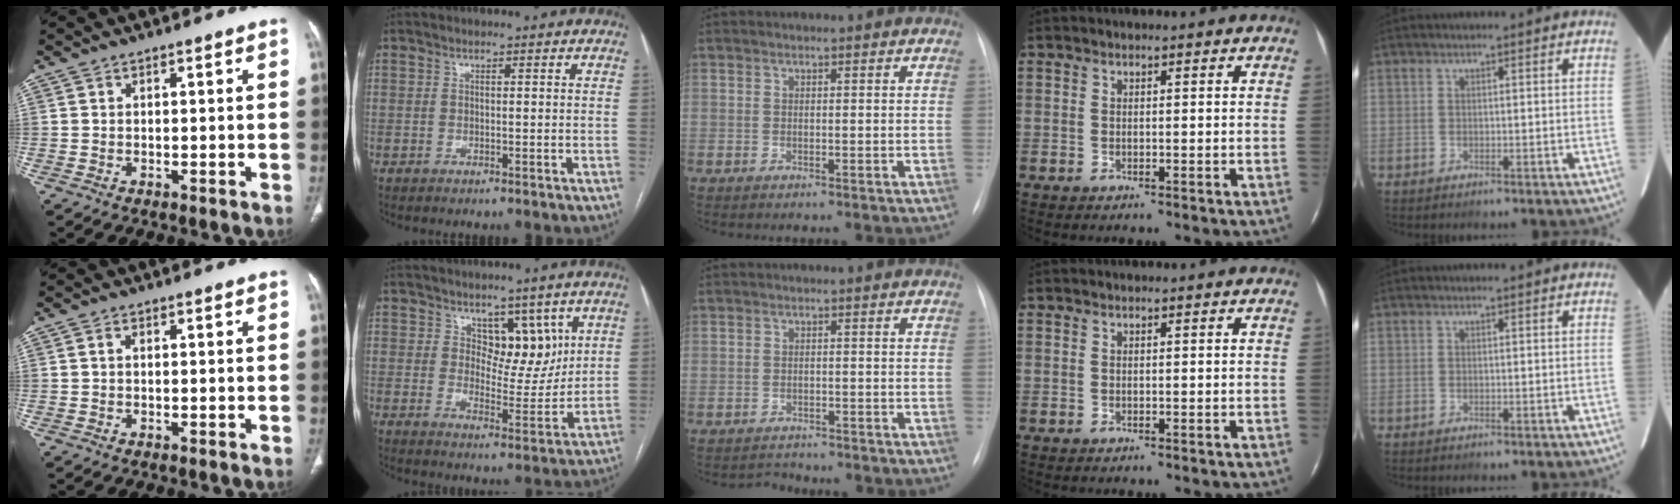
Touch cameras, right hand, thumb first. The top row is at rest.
{"thumb": {"total": 0.8, "force": [0.1, 0.6, 0.6], "torque": [-0.011, 0.003, 0.001]}, "index": {"total": 6.8, "force": [3.7, 3.7, 4.3], "torque": [-0.052, -0.007, 0.064]}, "middle": {"total": 1.8, "force": [-1.5, 0.6, -0.6], "torque": [0.006, -0.004, -0.024]}}